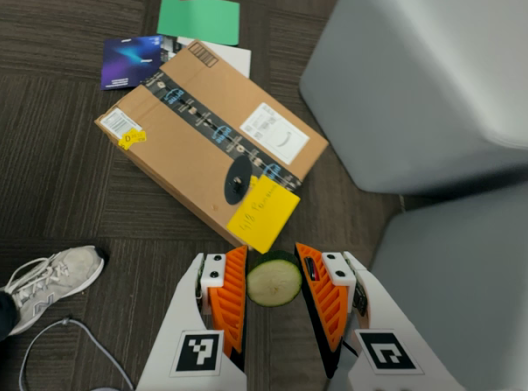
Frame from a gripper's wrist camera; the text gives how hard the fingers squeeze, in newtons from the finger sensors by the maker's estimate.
{"total": 8.9, "left": 9.1, "right": 8.7}